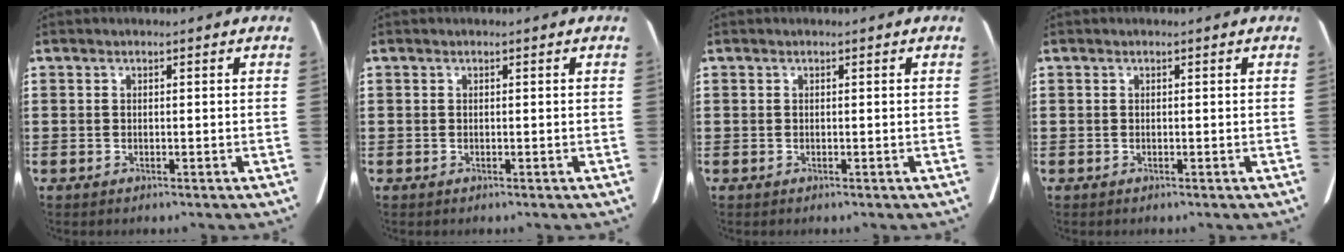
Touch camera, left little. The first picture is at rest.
{"total": 0.0}
{"total": 0.0}
{"total": 0.0}